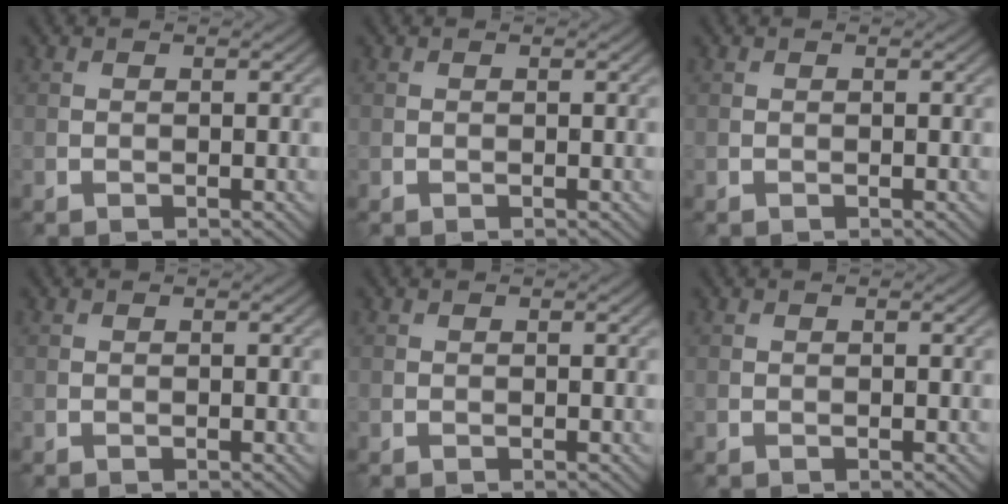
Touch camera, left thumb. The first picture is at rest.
{"total": 0.0}
{"total": 0.0}
{"total": 0.0}
{"total": 0.0}
{"total": 0.0}